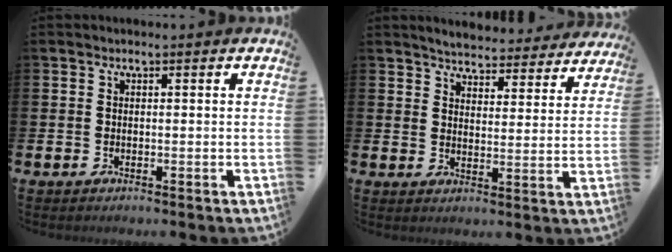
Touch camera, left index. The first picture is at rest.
{"total": 4.7, "force": [4.6, 0.6, 0.3], "torque": [-0.021, -0.036, 0.078]}